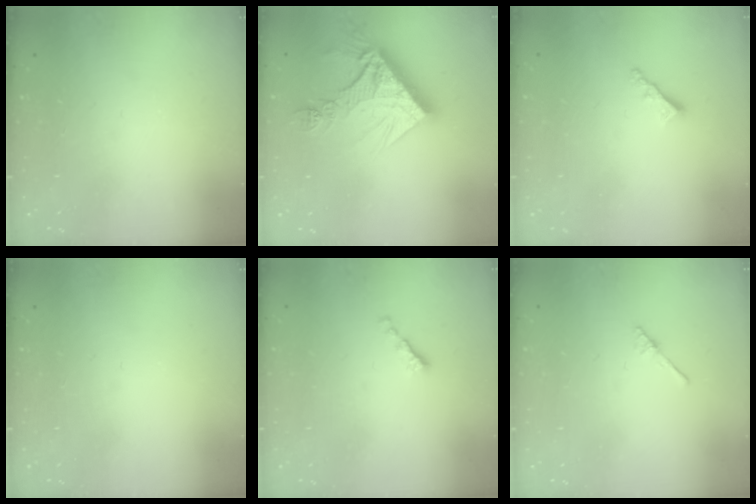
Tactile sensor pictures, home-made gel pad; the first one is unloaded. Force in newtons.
{"total": 14.2, "press": 14.2, "slide": 1.2}
{"total": 2.3, "press": 2.3, "slide": 0.1}
{"total": 0.0}
{"total": 0.0}
{"total": 2.0, "press": 2.0, "slide": 0.2}